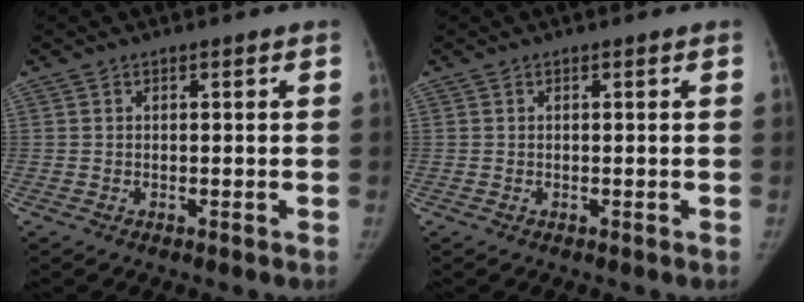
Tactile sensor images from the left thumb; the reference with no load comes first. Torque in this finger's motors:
{"motor_torque": [0.00, 0.00, 0.08, 0.08, 0.01]}